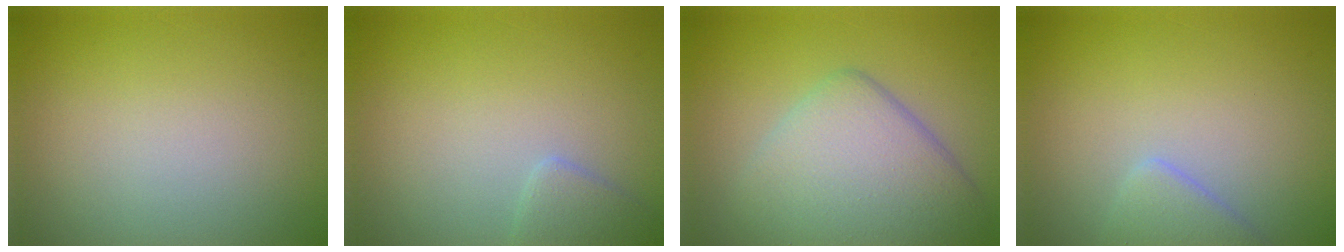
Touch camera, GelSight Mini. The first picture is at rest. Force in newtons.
{"total": 1.7, "press": 1.7, "slide": 0.1}
{"total": 6.7, "press": 6.7, "slide": 0.2}
{"total": 2.1, "press": 2.1, "slide": 0.2}